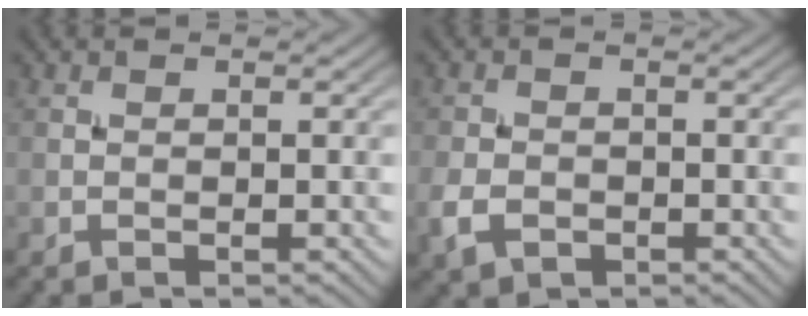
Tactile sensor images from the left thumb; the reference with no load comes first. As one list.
[{"total": 3.6, "force": [-1.6, 2.6, 2.0], "torque": [-0.053, -0.009, -0.038]}]